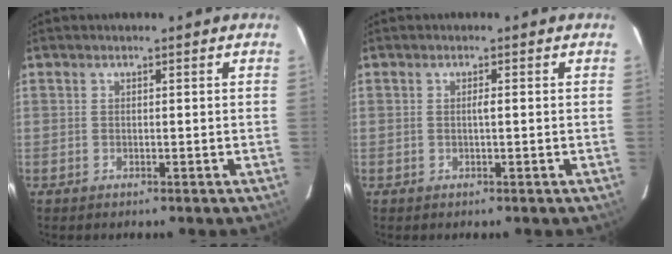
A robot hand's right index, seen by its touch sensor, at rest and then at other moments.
{"total": 0.8, "force": [0.0, 0.0, 0.8], "torque": [-0.017, 0.000, -0.002]}